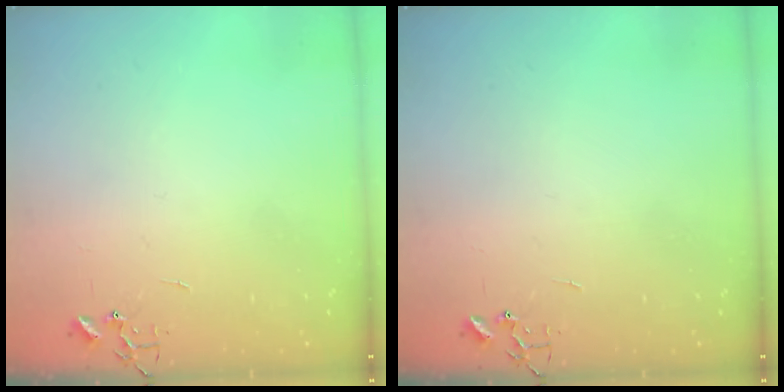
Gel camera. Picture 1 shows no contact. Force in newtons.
{"total": 0.0}